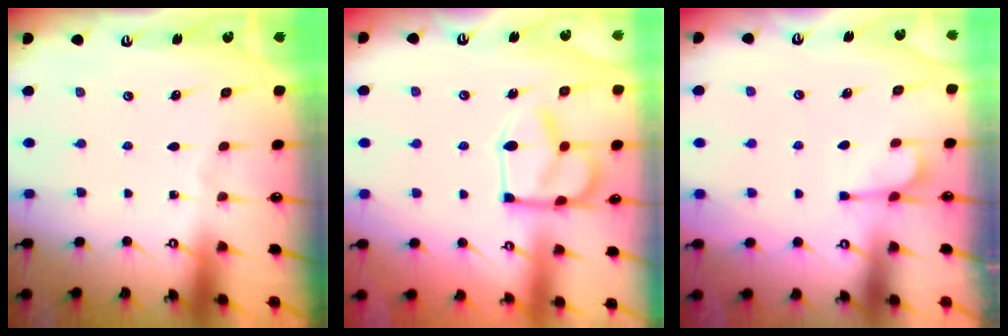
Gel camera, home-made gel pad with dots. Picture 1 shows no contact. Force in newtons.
{"total": 10.2, "press": 10.2, "slide": 0.4}
{"total": 2.5, "press": 2.0, "slide": 1.4}